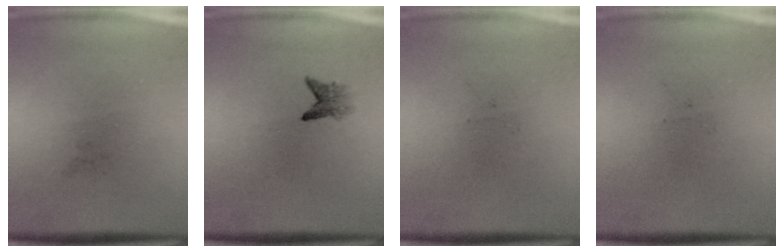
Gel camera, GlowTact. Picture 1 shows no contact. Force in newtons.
{"total": 1.8}
{"total": 0.0}
{"total": 0.0}